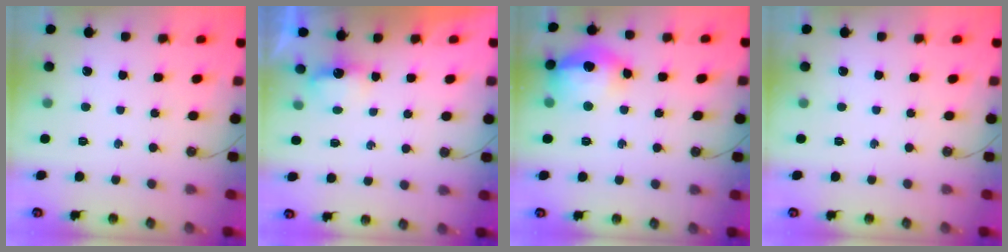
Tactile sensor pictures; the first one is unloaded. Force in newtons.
{"total": 4.0, "press": 3.9, "slide": 0.6}
{"total": 16.2, "press": 16.2, "slide": 1.4}
{"total": 0.0}